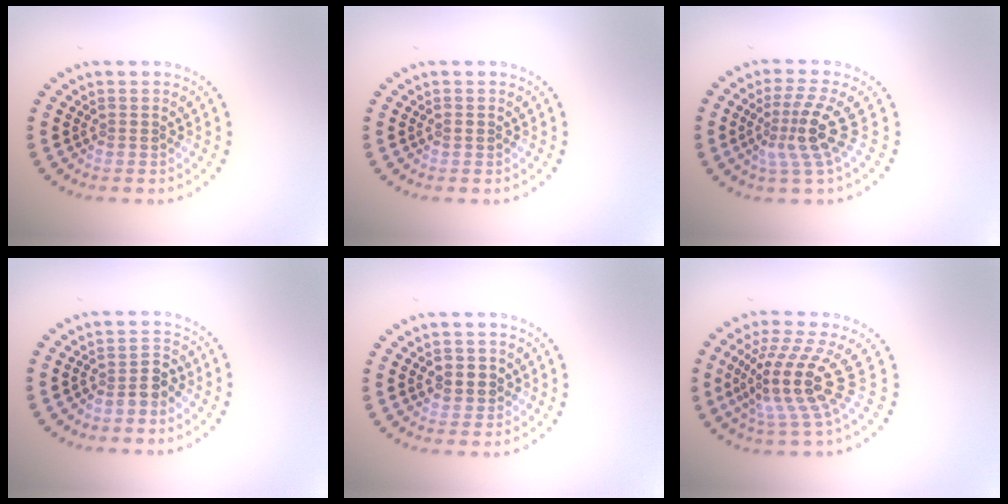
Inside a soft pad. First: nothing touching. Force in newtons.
{"total": 0.6, "press": 0.6, "slide": 0.1}
{"total": 3.6, "press": 2.6, "slide": 2.6}
{"total": 2.2, "press": 1.8, "slide": 1.4}
{"total": 2.3, "press": 2.2, "slide": 0.5}
{"total": 5.4, "press": 3.9, "slide": 3.7}